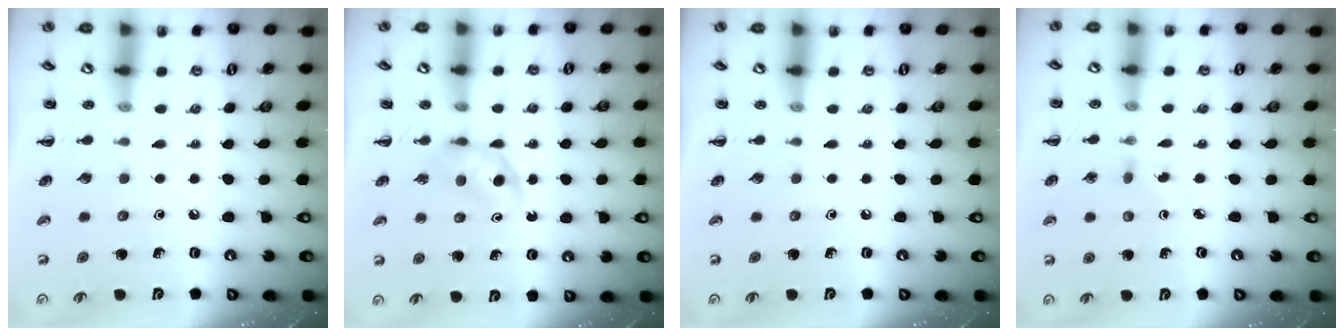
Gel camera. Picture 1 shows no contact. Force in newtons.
{"total": 3.9, "press": 3.6, "slide": 1.5}
{"total": 0.0}
{"total": 2.4, "press": 2.2, "slide": 0.9}